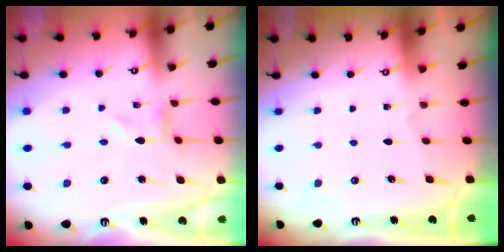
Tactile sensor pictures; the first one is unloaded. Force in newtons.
{"total": 0.0}